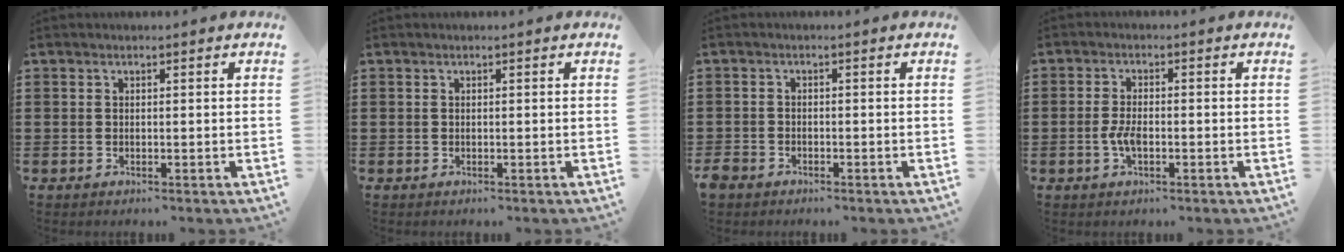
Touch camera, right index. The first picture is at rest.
{"total": 0.0}
{"total": 2.0, "force": [-1.6, 1.1, 0.3], "torque": [-0.017, 0.003, -0.038]}
{"total": 3.0, "force": [-0.9, 0.9, 2.8], "torque": [-0.066, -0.008, -0.019]}